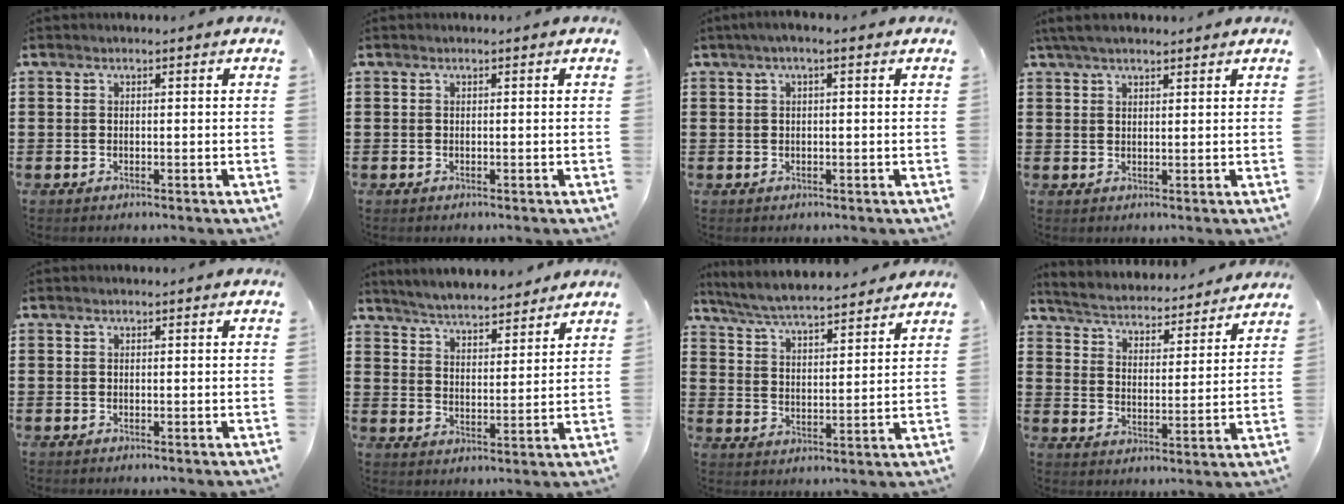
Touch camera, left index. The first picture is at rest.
{"total": 0.0}
{"total": 1.5, "force": [0.0, 0.2, 1.5], "torque": [-0.022, -0.001, -0.001]}
{"total": 3.3, "force": [2.5, 0.9, 2.0], "torque": [-0.044, 0.005, 0.048]}
{"total": 0.0}
{"total": 4.8, "force": [4.8, 0.2, 0.5], "torque": [-0.030, -0.024, 0.085]}
{"total": 6.0, "force": [5.8, 0.2, 1.7], "torque": [-0.058, -0.032, 0.100]}
{"total": 3.6, "force": [3.6, -0.1, 0.2], "torque": [-0.027, -0.032, 0.053]}